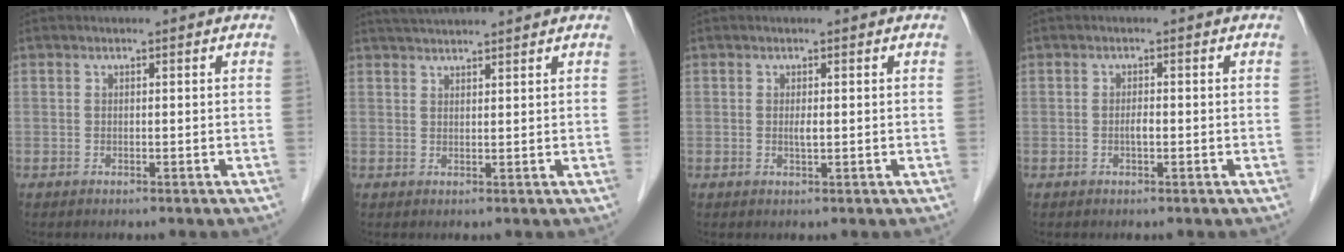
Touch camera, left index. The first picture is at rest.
{"total": 5.4, "force": [5.1, -0.4, 1.8], "torque": [-0.031, 0.033, 0.082]}
{"total": 1.0, "force": [0.1, 0.1, 1.0], "torque": [-0.023, -0.003, 0.003]}
{"total": 1.1, "force": [-0.3, 0.2, 1.0], "torque": [-0.021, 0.001, -0.006]}